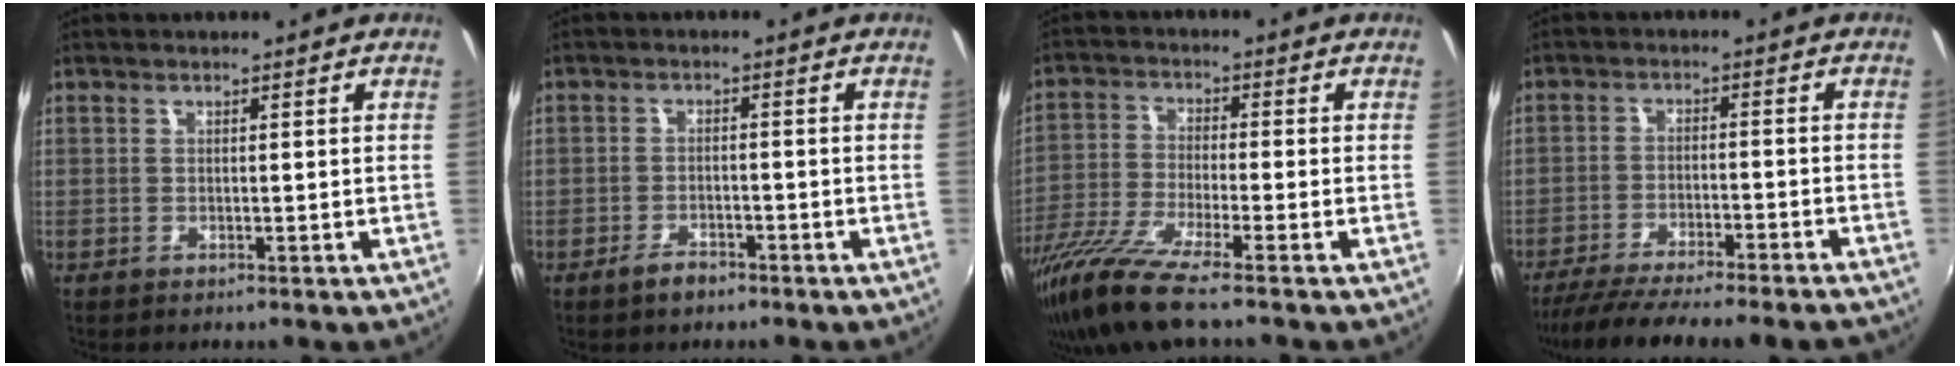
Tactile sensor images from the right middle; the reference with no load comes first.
{"total": 3.1, "force": [-2.4, 1.6, 1.2], "torque": [-0.031, 0.003, -0.038]}
{"total": 11.6, "force": [-8.8, 0.4, 7.6], "torque": [-0.166, -0.036, -0.170]}
{"total": 16.6, "force": [-14.7, 1.1, 7.6], "torque": [-0.149, -0.030, -0.223]}